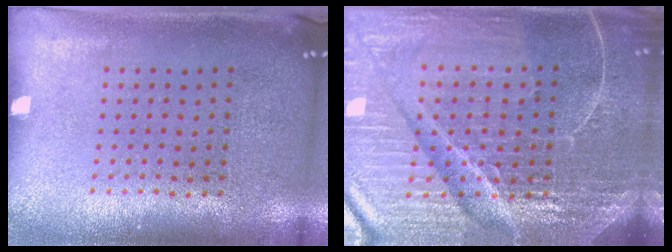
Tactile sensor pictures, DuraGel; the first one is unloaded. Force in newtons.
{"total": 6.8, "press": 6.0, "slide": 3.1}